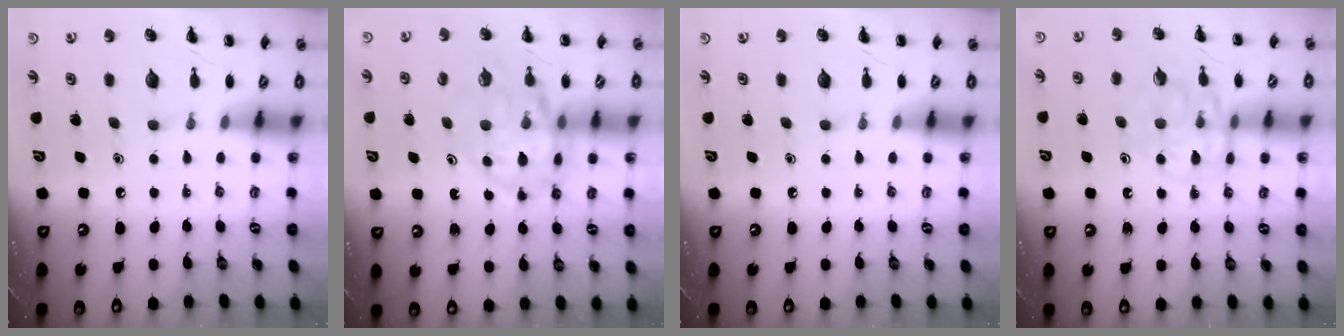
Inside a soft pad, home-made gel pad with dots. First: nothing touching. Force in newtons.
{"total": 14.7, "press": 14.3, "slide": 3.6}
{"total": 0.0}
{"total": 11.2, "press": 11.1, "slide": 1.2}